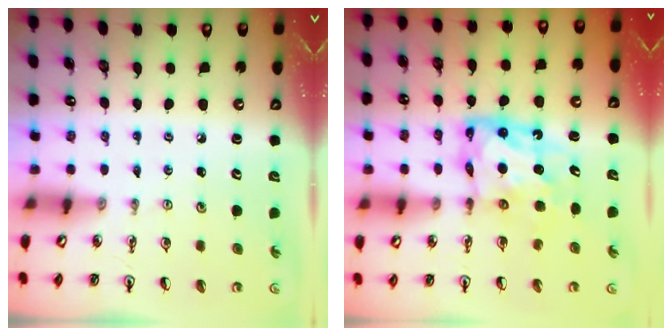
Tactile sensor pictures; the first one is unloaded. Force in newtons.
{"total": 9.5, "press": 9.5, "slide": 0.9}